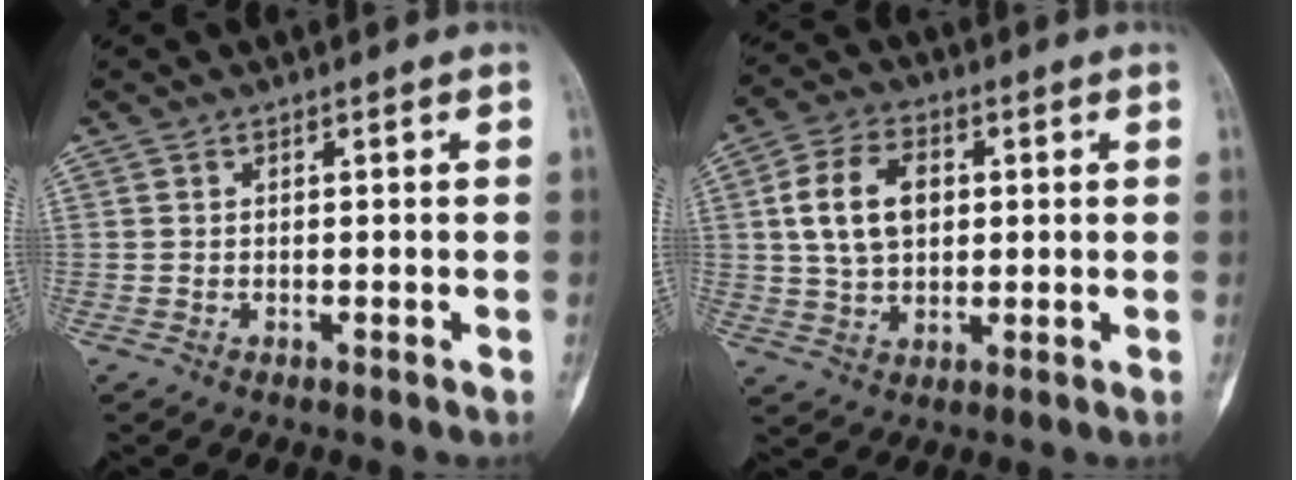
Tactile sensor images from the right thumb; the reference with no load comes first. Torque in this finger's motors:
{"motor_torque": [-0.70, 1.17, 0.38, -0.29, 0.09]}